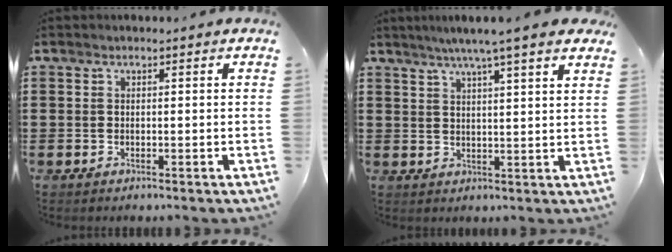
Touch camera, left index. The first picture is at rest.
{"total": 5.1, "force": [4.1, -0.3, 3.0], "torque": [-0.070, -0.010, 0.069]}